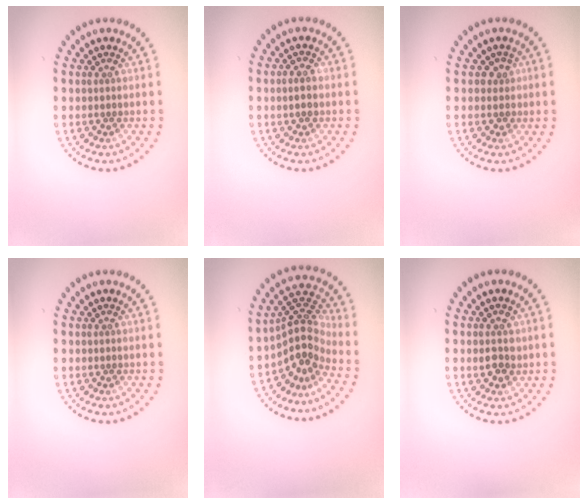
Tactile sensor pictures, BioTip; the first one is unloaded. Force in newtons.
{"total": 1.1, "press": 1.1, "slide": 0.1}
{"total": 1.4, "press": 1.1, "slide": 0.8}
{"total": 0.0}
{"total": 4.0, "press": 2.8, "slide": 2.8}
{"total": 1.9, "press": 1.9, "slide": 0.3}